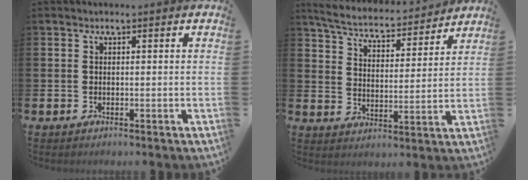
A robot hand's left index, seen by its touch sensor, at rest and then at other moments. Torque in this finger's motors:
{"motor_torque": [1.02, -1.12, 0.59, 0.11]}